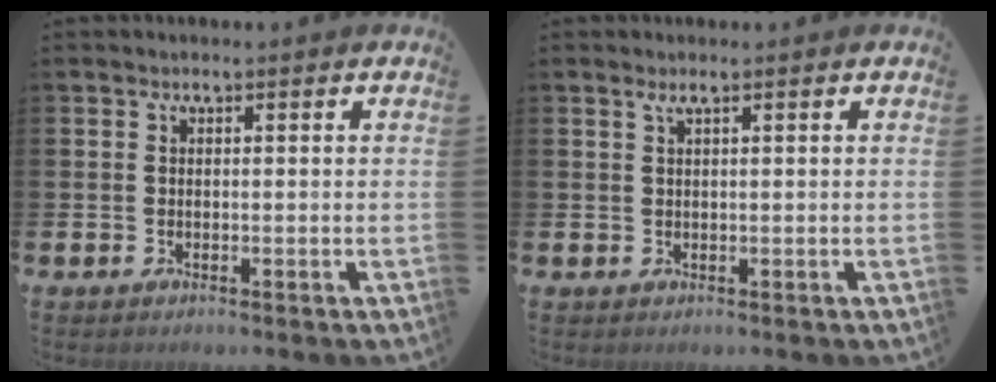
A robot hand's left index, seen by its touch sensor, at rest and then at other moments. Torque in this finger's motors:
{"motor_torque": [0.25, -0.20, 0.13, 0.02]}